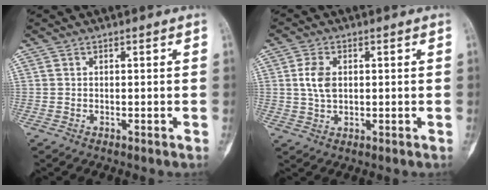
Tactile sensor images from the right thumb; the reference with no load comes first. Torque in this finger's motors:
{"motor_torque": [0.84, 0.64, 0.07, -0.18, 0.17]}